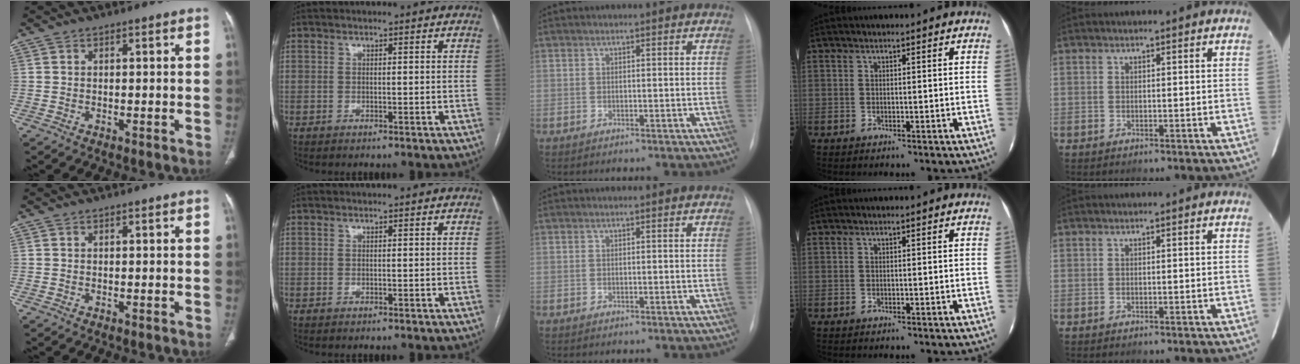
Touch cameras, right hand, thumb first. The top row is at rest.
{}